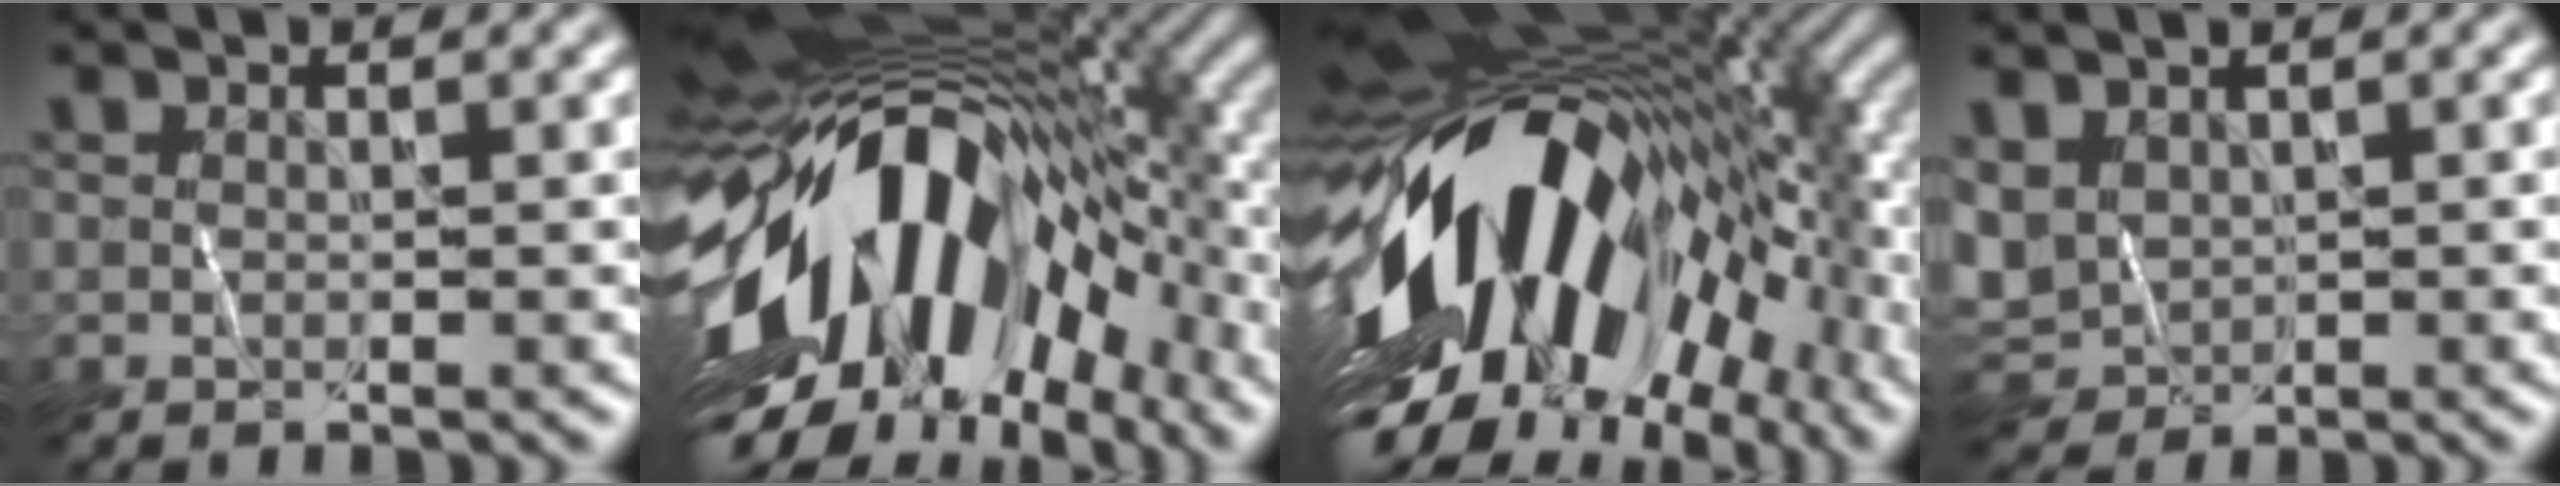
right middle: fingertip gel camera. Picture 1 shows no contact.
{"total": 18.0, "force": [-3.5, 10.1, 14.5], "torque": [-0.259, -0.007, -0.074]}
{"total": 18.5, "force": [-3.3, 9.8, 15.4], "torque": [-0.268, -0.012, -0.074]}
{"total": 3.6, "force": [0.7, 3.0, 1.9], "torque": [-0.051, -0.004, 0.013]}